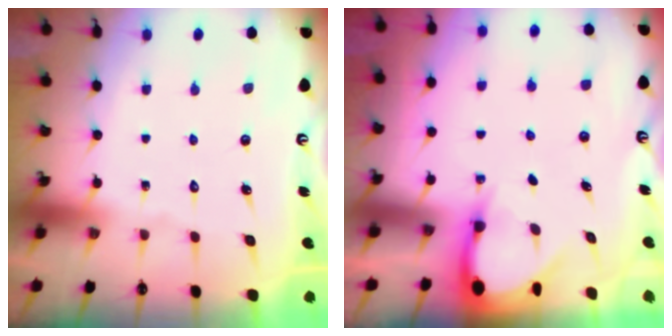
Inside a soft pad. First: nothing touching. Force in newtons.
{"total": 3.6, "press": 3.6, "slide": 0.3}